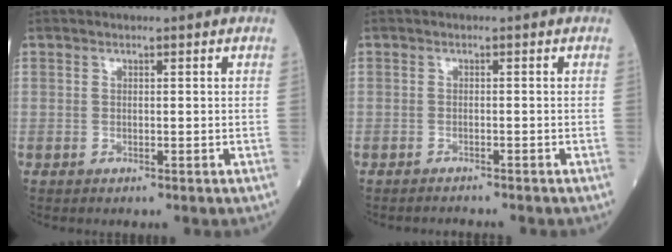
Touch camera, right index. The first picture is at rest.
{"total": 1.7, "force": [-1.7, -0.1, 0.1], "torque": [-0.001, -0.005, -0.023]}